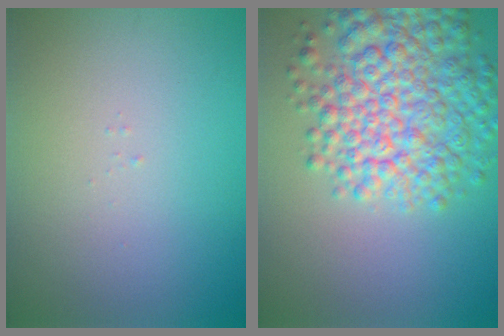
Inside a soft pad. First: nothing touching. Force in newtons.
{"total": 8.2, "press": 8.2, "slide": 0.3}